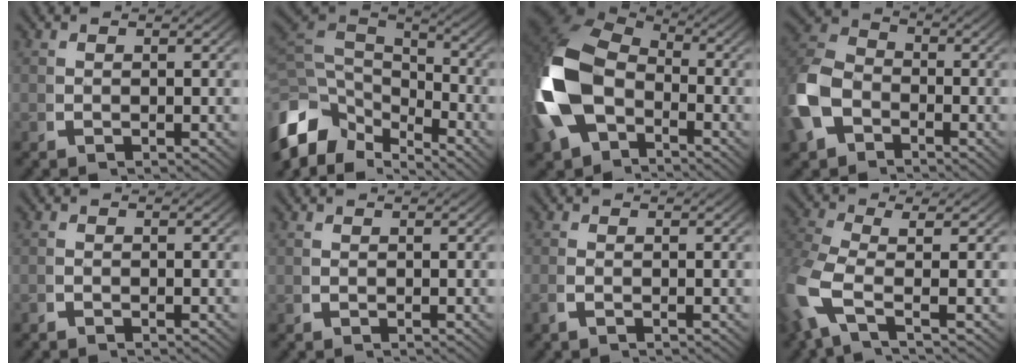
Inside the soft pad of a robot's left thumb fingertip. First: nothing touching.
{"total": 11.1, "force": [-1.1, 7.7, 8.0], "torque": [-0.178, -0.029, -0.007]}
{"total": 13.9, "force": [-0.9, 9.9, 9.8], "torque": [-0.244, -0.021, 0.001]}
{"total": 8.5, "force": [-1.7, 6.8, 4.8], "torque": [-0.126, -0.024, -0.023]}
{"total": 0.6, "force": [-0.6, 0.0, 0.0], "torque": [0.004, 0.000, -0.014]}
{"total": 0.0}
{"total": 0.6, "force": [-0.4, 0.0, 0.5], "torque": [-0.015, 0.002, -0.007]}
{"total": 6.7, "force": [-1.2, 3.3, 5.7], "torque": [-0.180, -0.026, -0.004]}